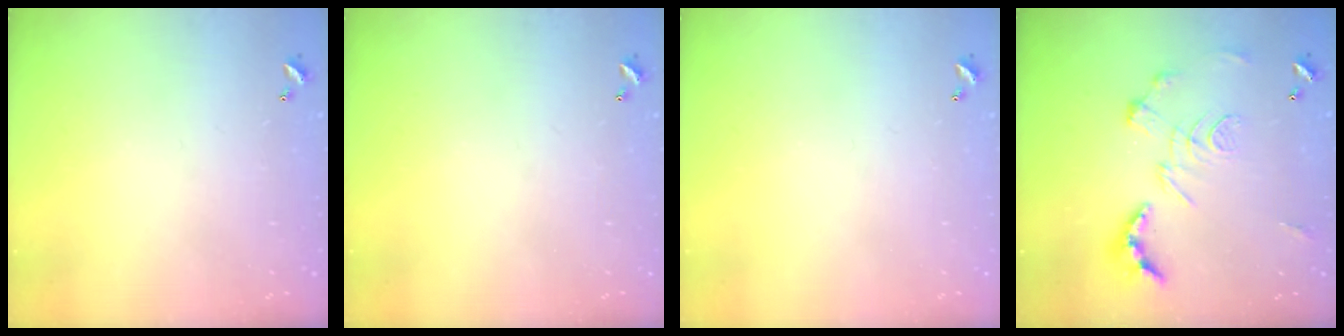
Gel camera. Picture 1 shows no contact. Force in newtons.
{"total": 0.0}
{"total": 0.0}
{"total": 2.9, "press": 2.3, "slide": 1.7}